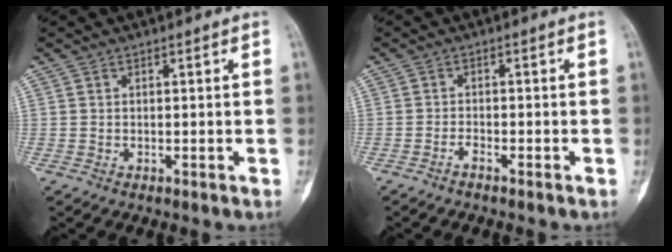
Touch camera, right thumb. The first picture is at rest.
{"total": 1.4, "force": [-1.2, 0.3, 0.6], "torque": [-0.017, 0.008, -0.024]}